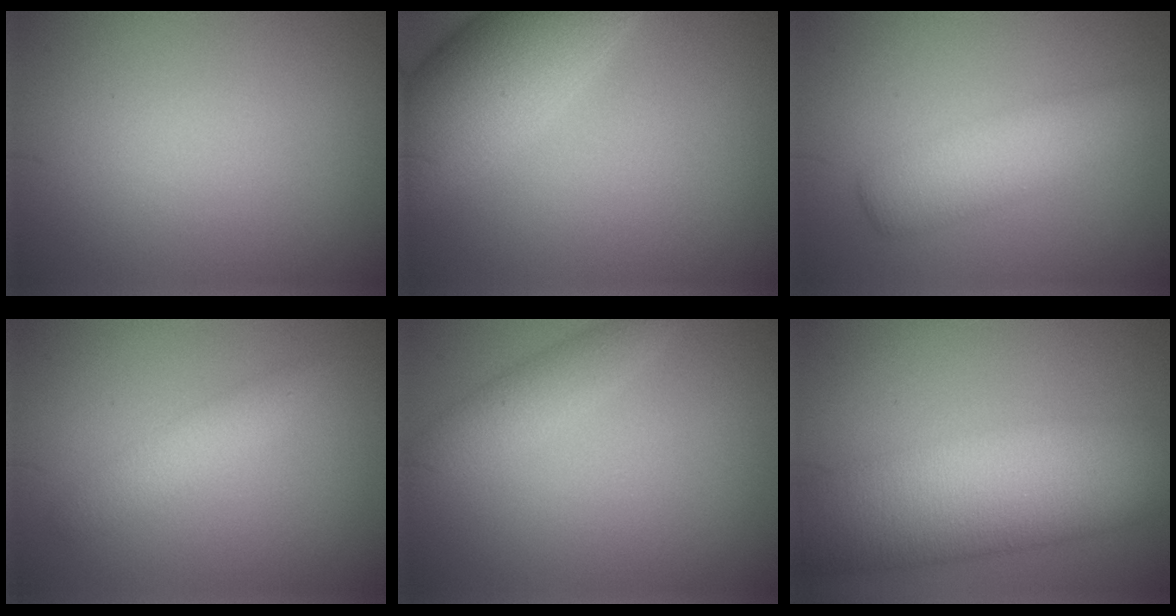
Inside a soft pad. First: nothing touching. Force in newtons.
{"total": 7.7, "press": 7.7, "slide": 0.3}
{"total": 4.3, "press": 4.3, "slide": 0.0}
{"total": 2.1, "press": 2.1, "slide": 0.2}
{"total": 2.2, "press": 2.2, "slide": 0.0}
{"total": 12.4, "press": 12.4, "slide": 0.6}